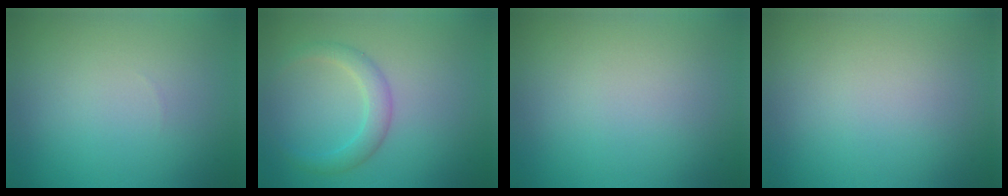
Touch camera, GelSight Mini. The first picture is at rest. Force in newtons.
{"total": 2.3, "press": 2.3, "slide": 0.0}
{"total": 0.0}
{"total": 0.0}